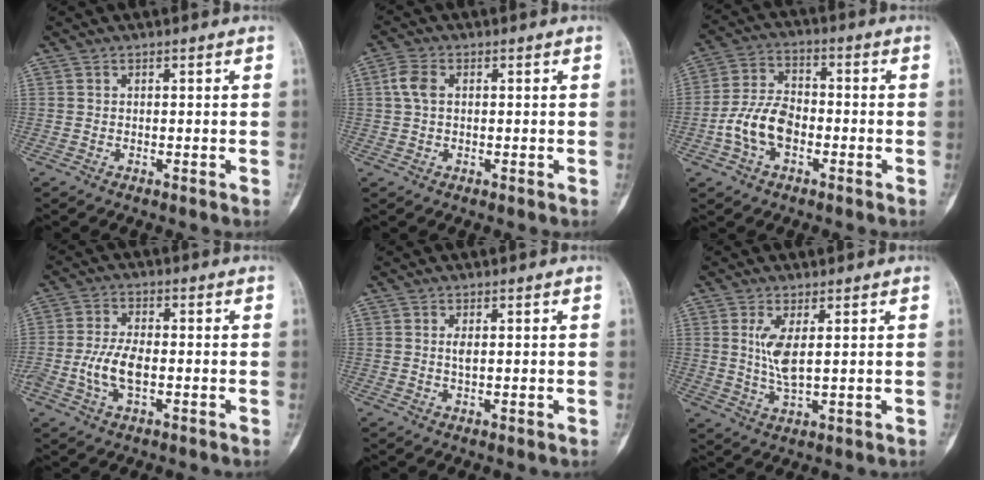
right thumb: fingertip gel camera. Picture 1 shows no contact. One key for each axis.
{"total": 3.7, "fx": 0.6, "fy": 2.3, "fz": 2.8, "tx": -0.066, "ty": 0.010, "tz": 0.009}
{"total": 9.8, "fx": -2.9, "fy": 6.1, "fz": 7.1, "tx": -0.134, "ty": 0.029, "tz": -0.059}
{"total": 6.9, "fx": -1.4, "fy": 3.4, "fz": 5.9, "tx": -0.130, "ty": 0.009, "tz": -0.027}
{"total": 1.6, "fx": 0.4, "fy": 0.5, "fz": 1.5, "tx": -0.032, "ty": -0.003, "tz": 0.010}
{"total": 5.8, "fx": 1.4, "fy": 1.8, "fz": 5.4, "tx": -0.117, "ty": -0.018, "tz": 0.037}